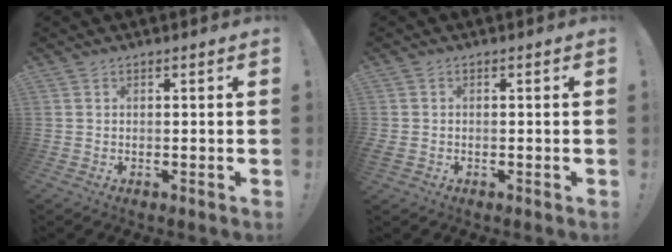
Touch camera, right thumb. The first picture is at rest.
{"total": 1.2, "force": [-0.5, 1.0, 0.4], "torque": [-0.006, 0.003, -0.009]}